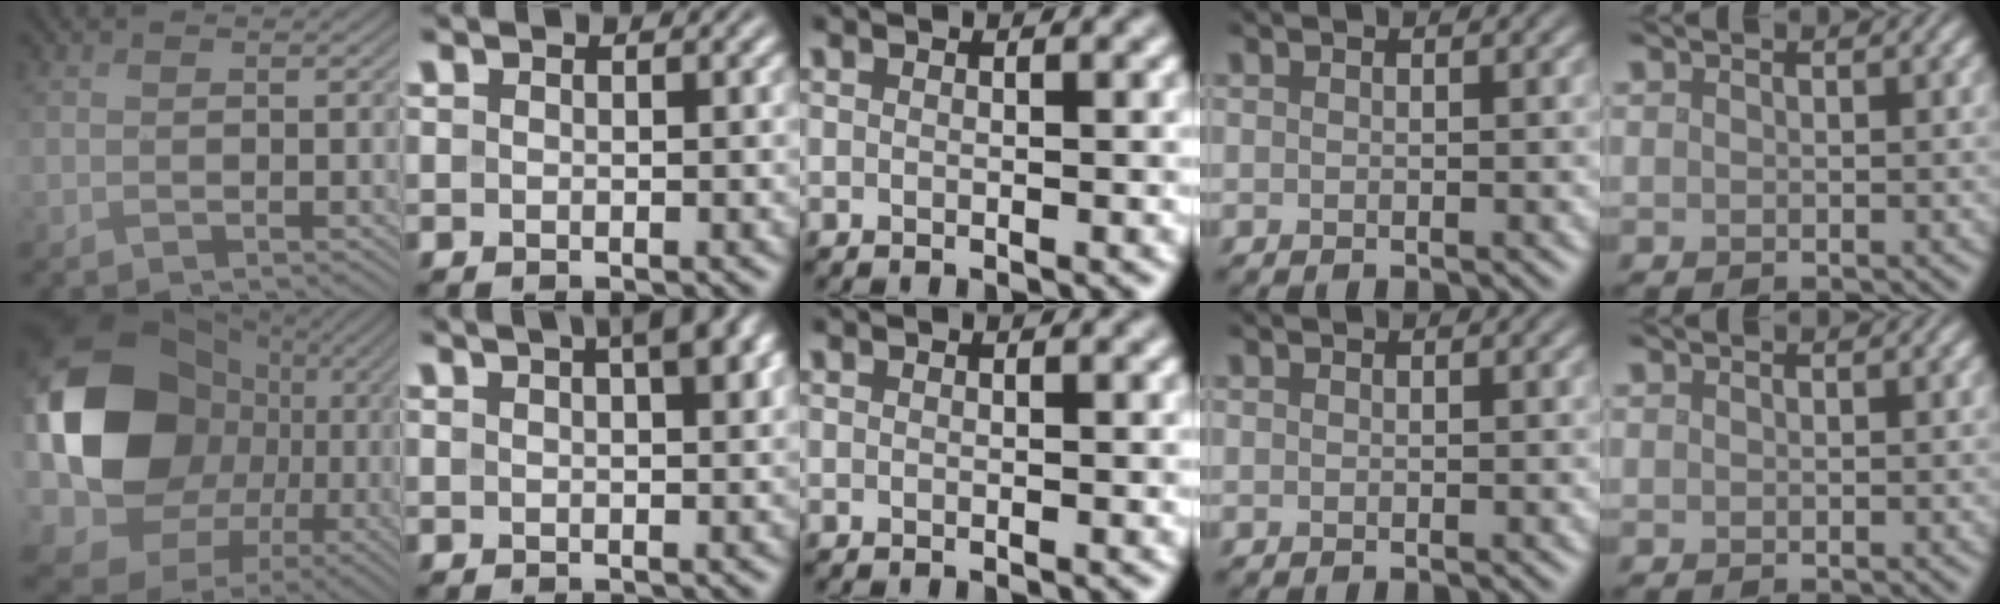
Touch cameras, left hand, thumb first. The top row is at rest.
{"thumb": {"total": 21.2, "force": [0.1, 17.6, 11.8], "torque": [-0.293, -0.036, 0.025]}, "index": {"total": 5.6, "force": [2.9, 1.9, 4.4], "torque": [-0.039, 0.023, 0.026]}}